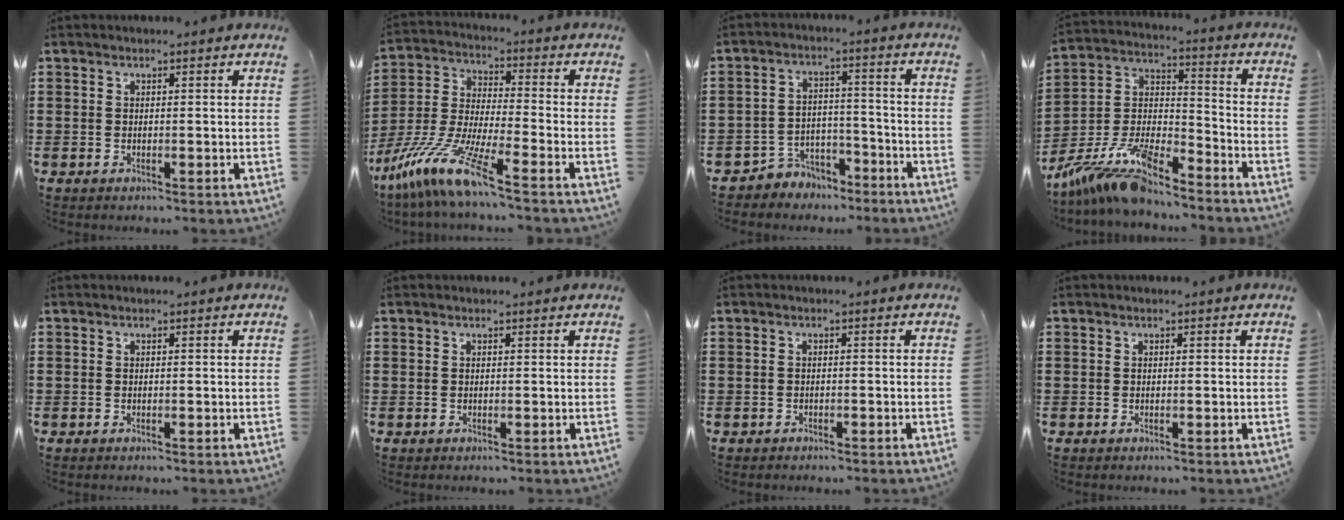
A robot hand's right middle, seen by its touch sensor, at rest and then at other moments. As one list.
[{"total": 11.7, "force": [-9.1, 0.2, 7.4], "torque": [-0.171, -0.005, -0.188]}, {"total": 4.7, "force": [-4.3, 1.8, 0.0], "torque": [-0.010, 0.008, -0.091]}, {"total": 11.4, "force": [-10.0, 1.9, 5.2], "torque": [-0.113, 0.014, -0.200]}, {"total": 0.0}, {"total": 0.0}, {"total": 0.9, "force": [-0.8, 0.4, 0.0], "torque": [-0.002, 0.002, -0.019]}, {"total": 0.0}]